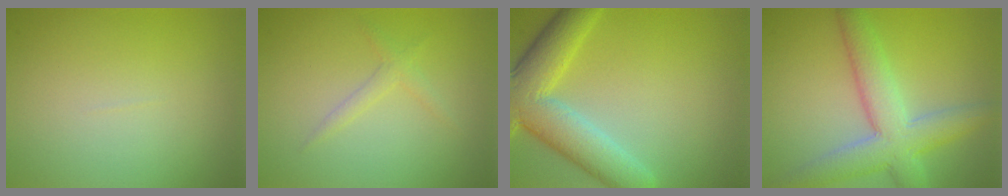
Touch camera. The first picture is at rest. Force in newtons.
{"total": 1.3, "press": 1.2, "slide": 0.1}
{"total": 9.0, "press": 9.0, "slide": 0.6}
{"total": 6.1, "press": 6.1, "slide": 0.5}